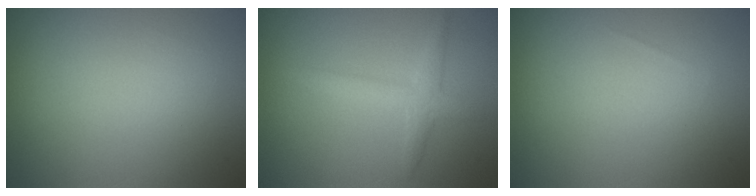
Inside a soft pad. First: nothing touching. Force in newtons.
{"total": 2.3, "press": 2.3, "slide": 0.1}
{"total": 0.0}